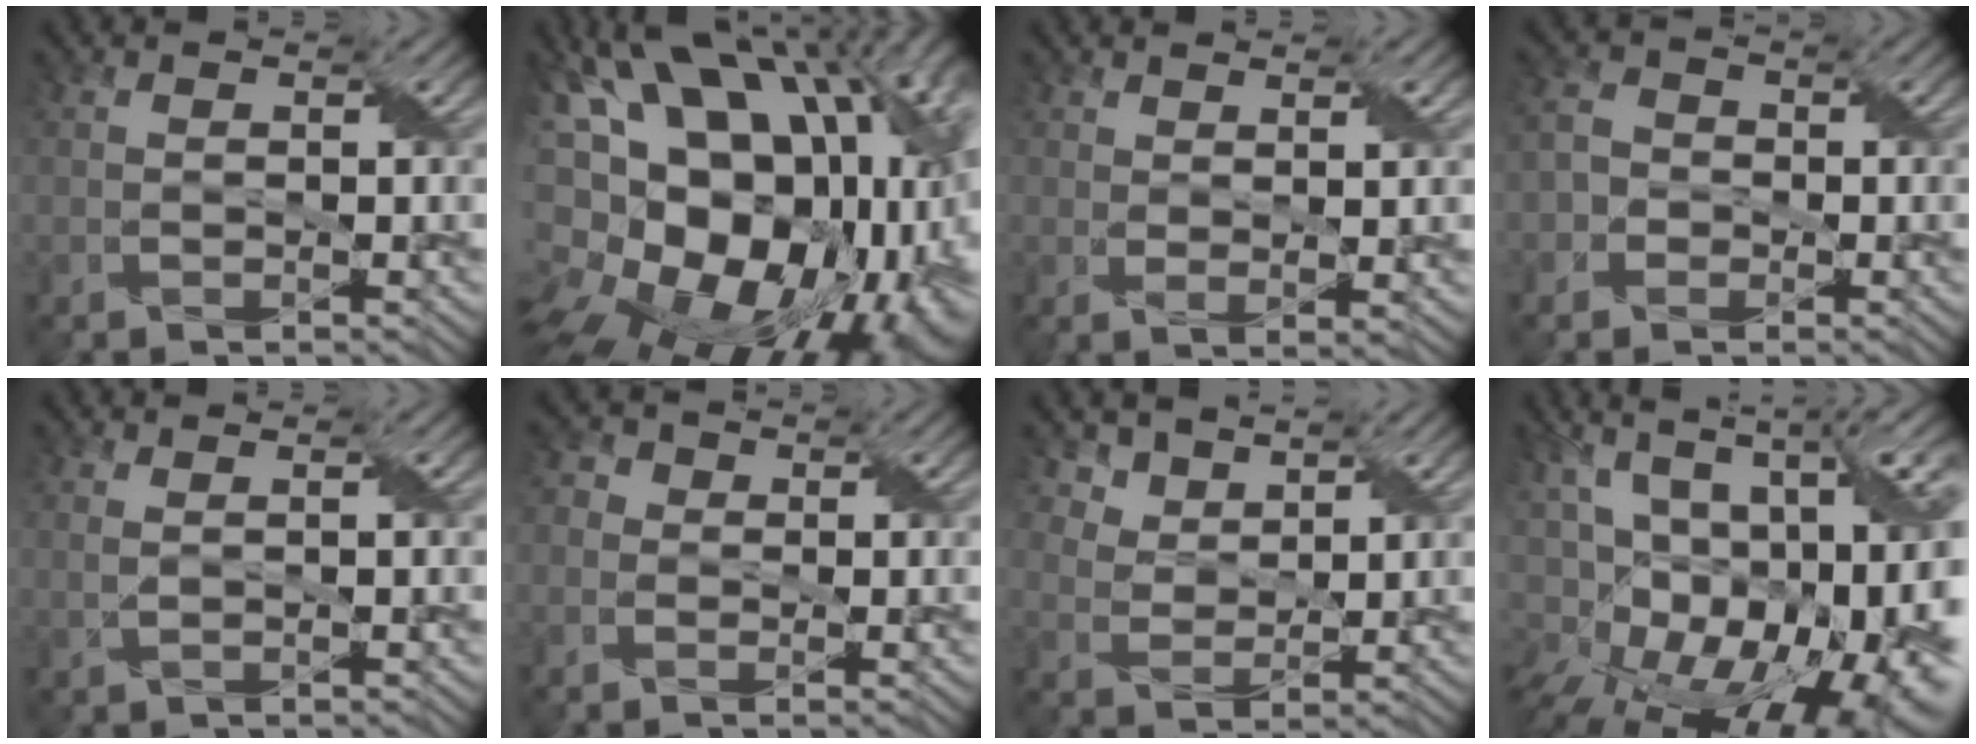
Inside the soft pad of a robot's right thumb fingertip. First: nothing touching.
{"total": 23.1, "force": [-0.7, 14.7, 17.8], "torque": [-0.319, -0.008, -0.032]}
{"total": 2.6, "force": [1.4, 0.5, 2.1], "torque": [-0.045, -0.005, 0.029]}
{"total": 2.9, "force": [-1.0, 2.6, 0.8], "torque": [-0.016, 0.002, -0.027]}
{"total": 1.2, "force": [0.8, 0.2, 0.9], "torque": [-0.022, -0.004, 0.013]}
{"total": 2.6, "force": [0.0, 2.5, 0.8], "torque": [-0.016, 0.010, -0.015]}
{"total": 4.4, "force": [3.7, 2.1, 1.1], "torque": [-0.046, -0.016, 0.094]}
{"total": 21.1, "force": [-2.9, 12.7, 16.6], "torque": [-0.264, 0.039, -0.021]}